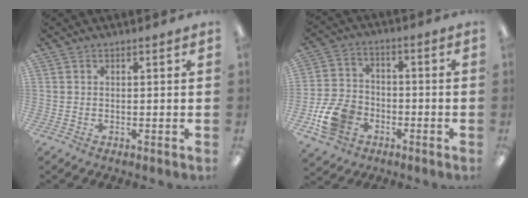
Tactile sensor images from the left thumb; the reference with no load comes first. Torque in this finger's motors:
{"motor_torque": [-0.92, 1.35, 0.20, -0.05, 0.08]}